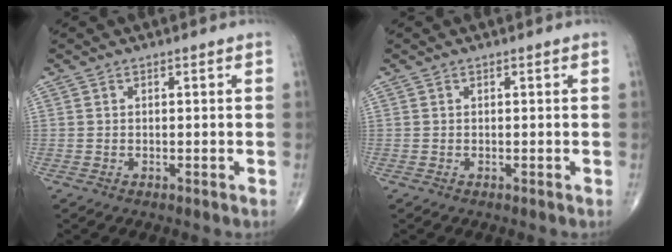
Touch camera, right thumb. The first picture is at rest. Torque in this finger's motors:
{"motor_torque": [-0.11, 0.02, 0.10, 0.10, 0.00]}